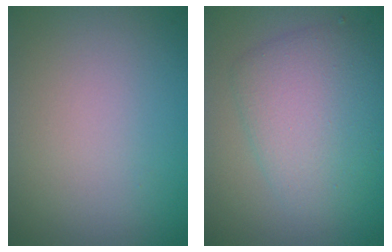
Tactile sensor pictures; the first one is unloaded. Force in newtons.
{"total": 4.9, "press": 4.9, "slide": 0.2}